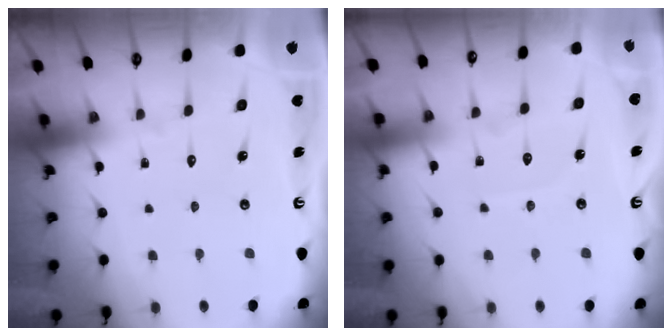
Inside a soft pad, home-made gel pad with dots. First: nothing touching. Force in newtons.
{"total": 4.0, "press": 4.0, "slide": 0.3}